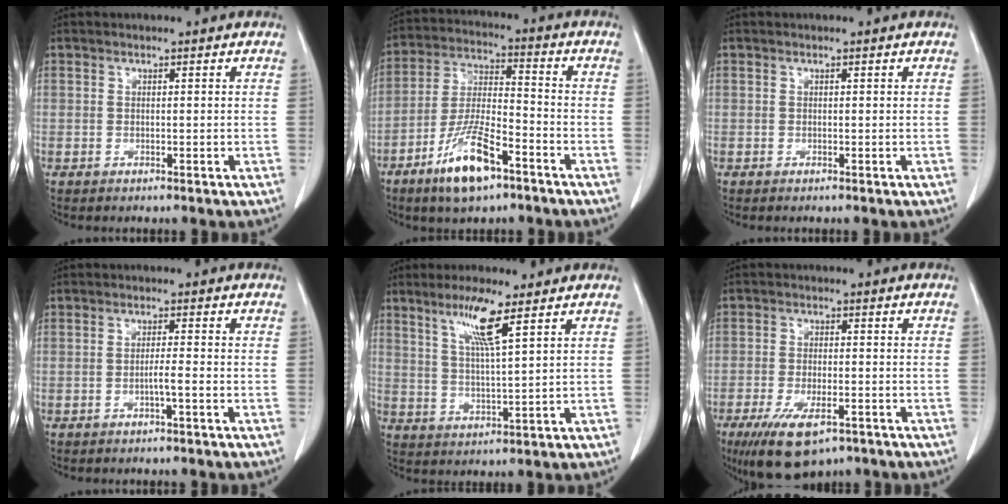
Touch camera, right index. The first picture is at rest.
{"total": 11.9, "force": [-7.1, 3.2, 9.0], "torque": [-0.184, -0.010, -0.131]}
{"total": 0.0}
{"total": 1.9, "force": [-0.8, -0.2, 1.7], "torque": [-0.029, 0.001, -0.016]}
{"total": 7.1, "force": [4.1, -0.3, 5.8], "torque": [-0.112, -0.005, 0.077]}
{"total": 10.0, "force": [-6.1, 3.6, 7.0], "torque": [-0.126, -0.018, -0.098]}